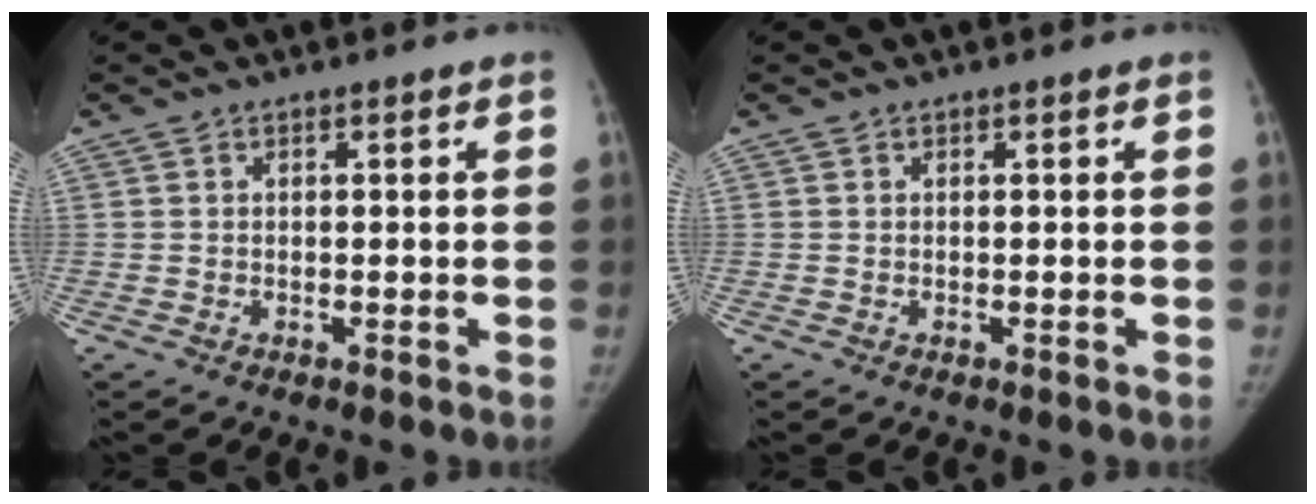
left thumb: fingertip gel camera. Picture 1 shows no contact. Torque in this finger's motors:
{"motor_torque": [0.04, 0.04, 0.09, 0.08, 0.01]}